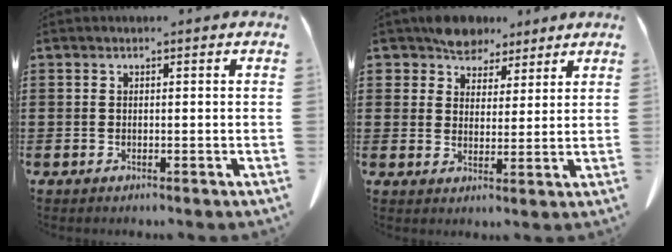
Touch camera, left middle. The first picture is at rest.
{"total": 5.4, "force": [4.7, 2.7, 0.6], "torque": [-0.034, -0.004, 0.090]}